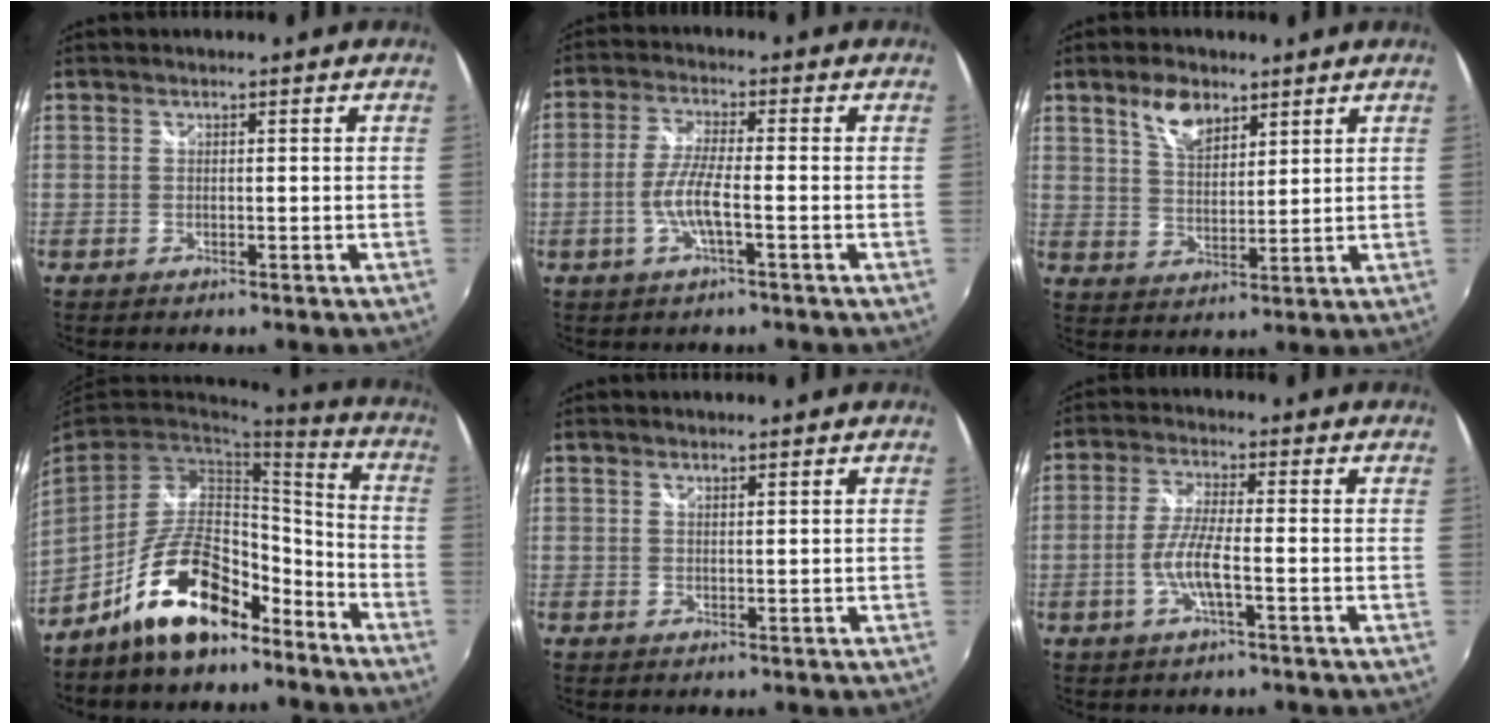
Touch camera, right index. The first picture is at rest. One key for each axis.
{"total": 5.8, "fx": -2.0, "fy": 0.4, "fz": 5.4, "tx": -0.115, "ty": -0.001, "tz": -0.039}
{"total": 6.9, "fx": 4.4, "fy": 3.4, "fz": 4.1, "tx": -0.071, "ty": 0.008, "tz": 0.081}
{"total": 16.9, "fx": -11.6, "fy": 7.2, "fz": 9.9, "tx": -0.188, "ty": 0.032, "tz": -0.185}
{"total": 0.8, "fx": 0.7, "fy": 0.1, "fz": 0.4, "tx": -0.006, "ty": 0.001, "tz": 0.012}
{"total": 5.7, "fx": -2.0, "fy": 0.4, "fz": 5.3, "tx": -0.113, "ty": -0.001, "tz": -0.040}